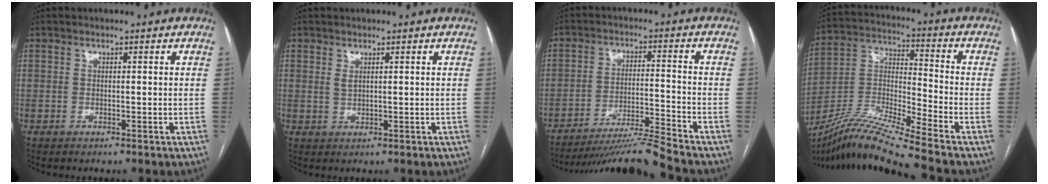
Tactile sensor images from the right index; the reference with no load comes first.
{"total": 1.0, "force": [0.6, 0.4, 0.7], "torque": [-0.015, -0.002, 0.015]}
{"total": 10.1, "force": [-9.2, -3.8, 2.0], "torque": [-0.027, -0.004, -0.162]}
{"total": 15.6, "force": [-13.1, -2.2, 8.1], "torque": [-0.160, -0.004, -0.244]}